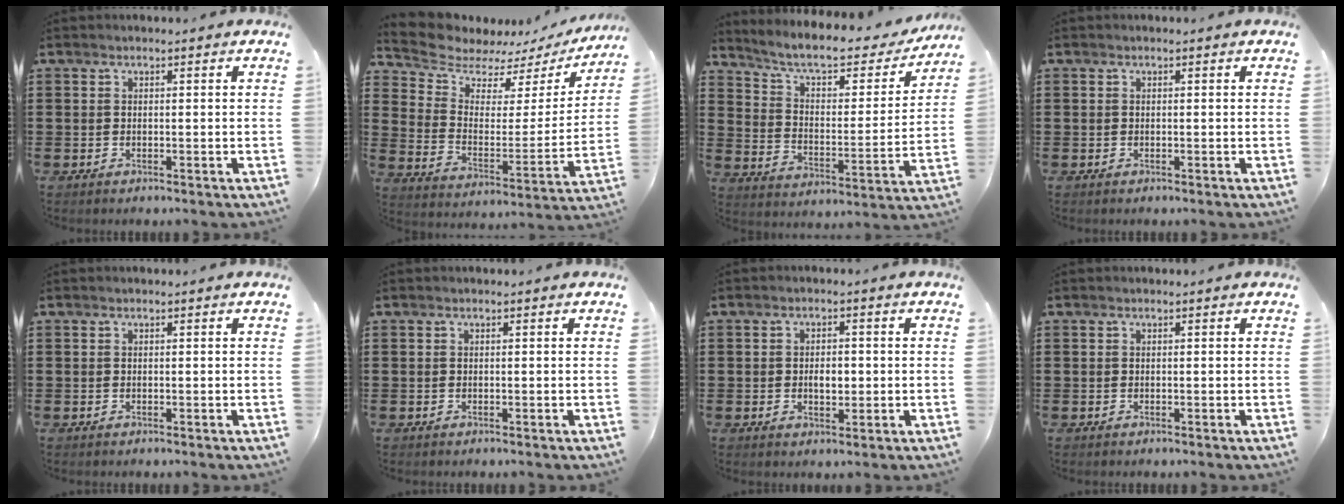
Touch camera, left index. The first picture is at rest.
{"total": 6.9, "force": [6.2, 2.6, 1.5], "torque": [-0.070, -0.039, 0.110]}
{"total": 7.0, "force": [5.7, 1.7, 3.7], "torque": [-0.089, -0.037, 0.092]}
{"total": 0.0}
{"total": 0.0}
{"total": 0.0}
{"total": 2.9, "force": [-0.2, 1.6, 2.4], "torque": [-0.040, 0.000, -0.008]}
{"total": 0.0}